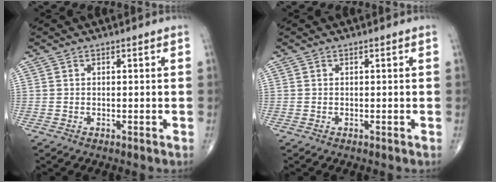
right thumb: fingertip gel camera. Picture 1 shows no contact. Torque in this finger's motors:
{"motor_torque": [-0.12, 0.12, -0.01, 0.01, 0.00]}